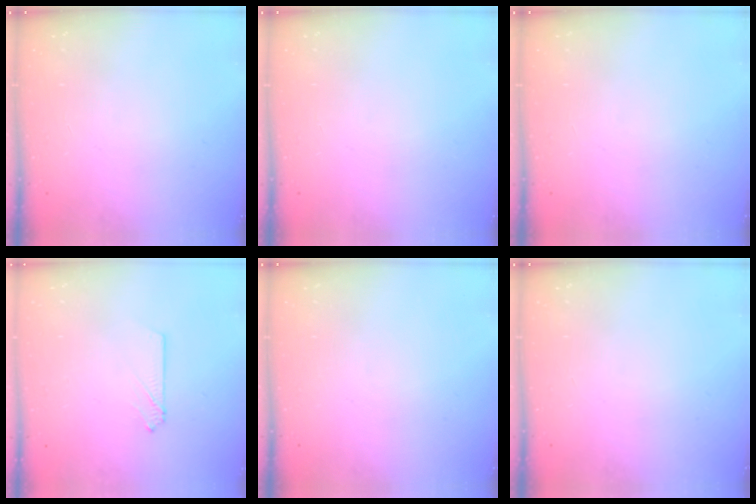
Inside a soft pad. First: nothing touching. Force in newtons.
{"total": 0.0}
{"total": 0.0}
{"total": 2.1, "press": 2.1, "slide": 0.2}
{"total": 0.0}
{"total": 0.0}